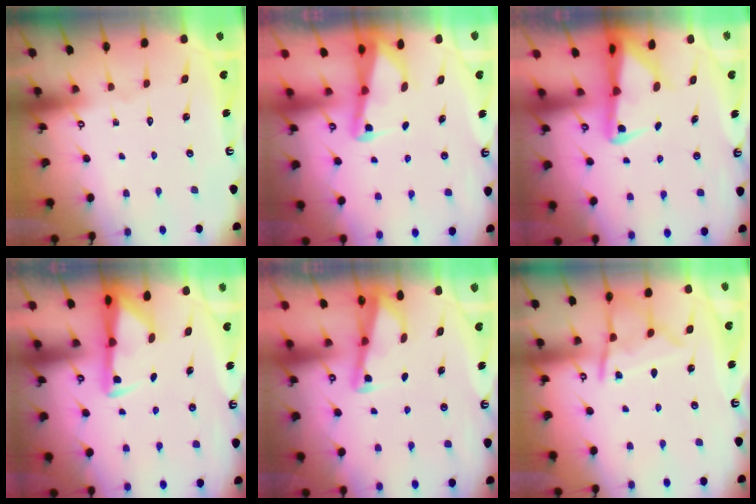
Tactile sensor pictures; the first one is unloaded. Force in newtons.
{"total": 2.5, "press": 2.5, "slide": 0.6}
{"total": 2.9, "press": 2.8, "slide": 0.7}
{"total": 2.8, "press": 2.8, "slide": 0.5}
{"total": 2.9, "press": 2.9, "slide": 0.3}
{"total": 10.5, "press": 10.4, "slide": 1.0}